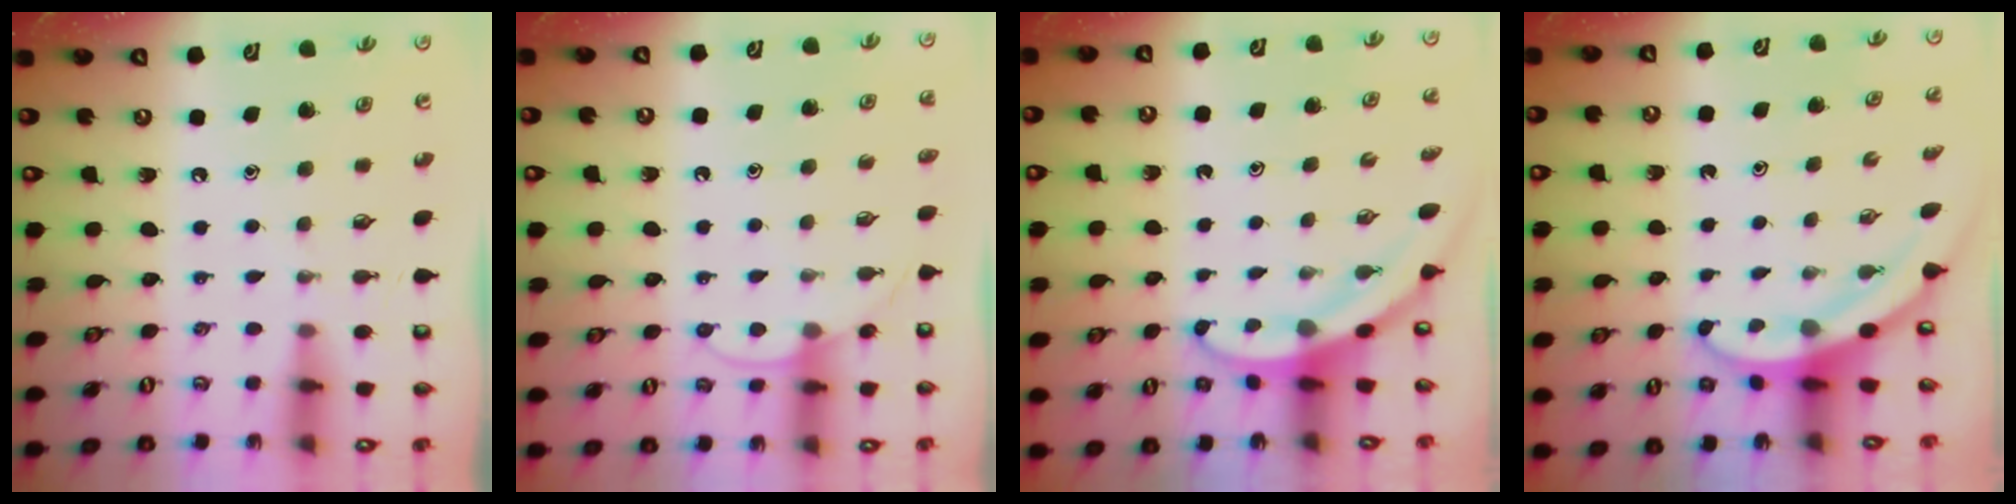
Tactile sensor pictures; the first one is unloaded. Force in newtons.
{"total": 6.6, "press": 6.6, "slide": 0.6}
{"total": 3.2, "press": 3.2, "slide": 0.2}
{"total": 3.4, "press": 3.4, "slide": 0.2}